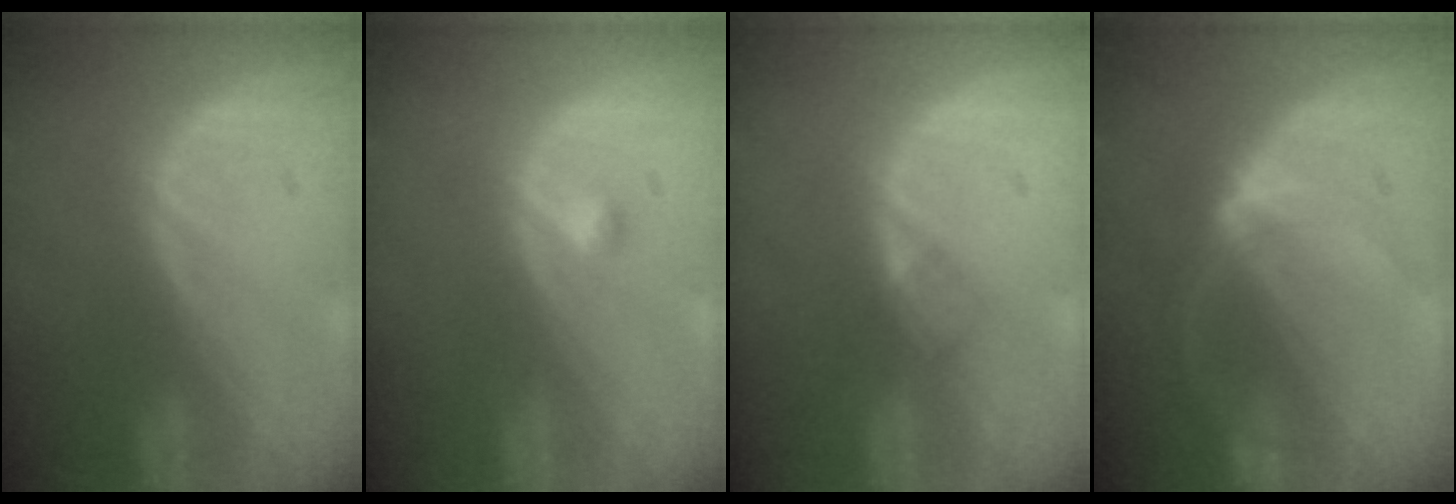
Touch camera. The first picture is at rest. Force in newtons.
{"total": 1.0, "press": 1.0, "slide": 0.1}
{"total": 1.8, "press": 1.8, "slide": 0.2}
{"total": 5.2, "press": 4.8, "slide": 1.9}